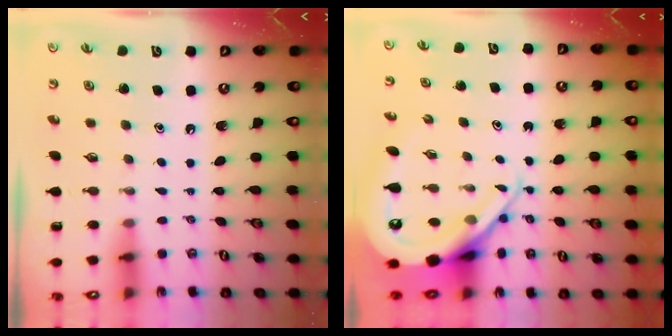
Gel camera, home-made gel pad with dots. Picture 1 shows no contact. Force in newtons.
{"total": 12.0, "press": 11.9, "slide": 1.3}